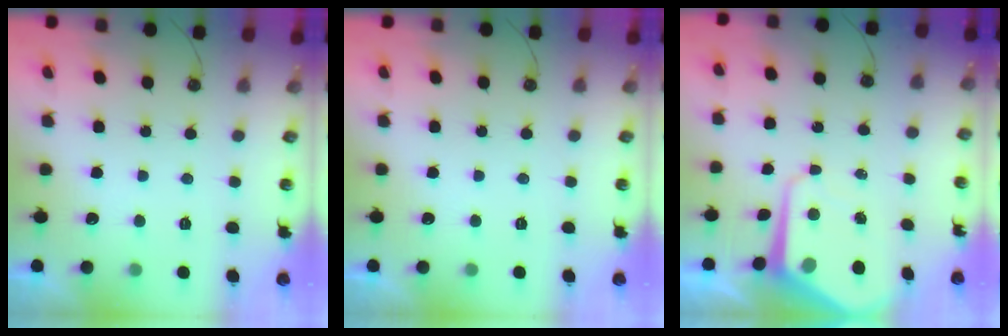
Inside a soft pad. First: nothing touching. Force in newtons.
{"total": 0.0}
{"total": 7.9, "press": 7.9, "slide": 0.7}